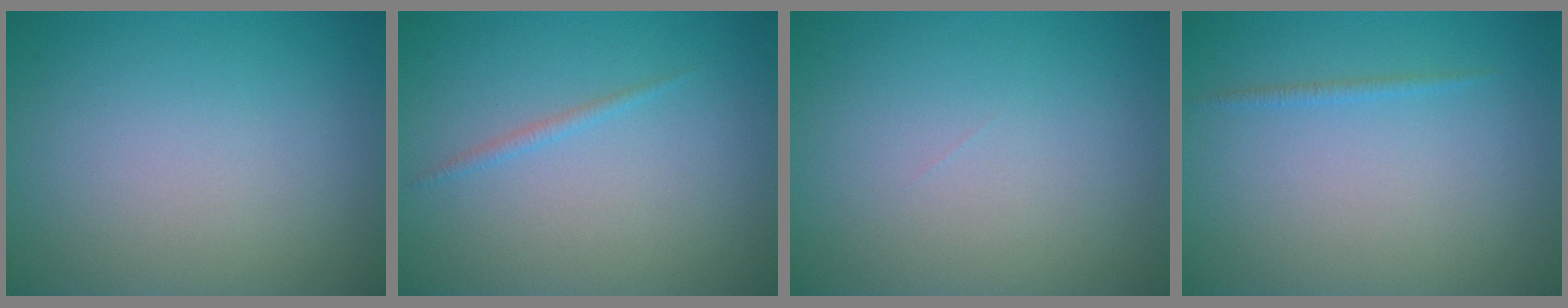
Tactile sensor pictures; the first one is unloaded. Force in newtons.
{"total": 0.7, "press": 0.7, "slide": 0.0}
{"total": 0.0}
{"total": 0.6, "press": 0.6, "slide": 0.1}